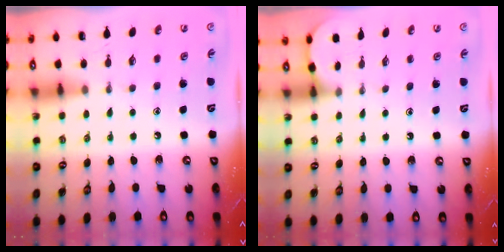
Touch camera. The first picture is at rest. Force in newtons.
{"total": 1.8, "press": 1.8, "slide": 0.2}